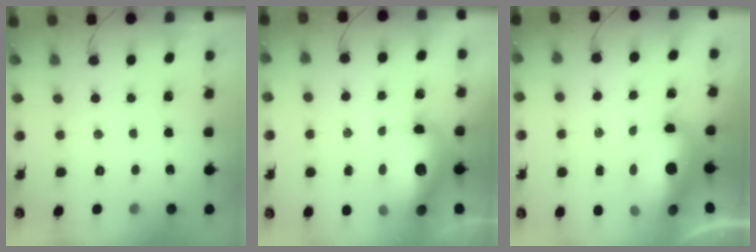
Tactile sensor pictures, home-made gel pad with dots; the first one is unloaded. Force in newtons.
{"total": 14.3, "press": 13.9, "slide": 3.4}
{"total": 13.1, "press": 12.8, "slide": 2.8}